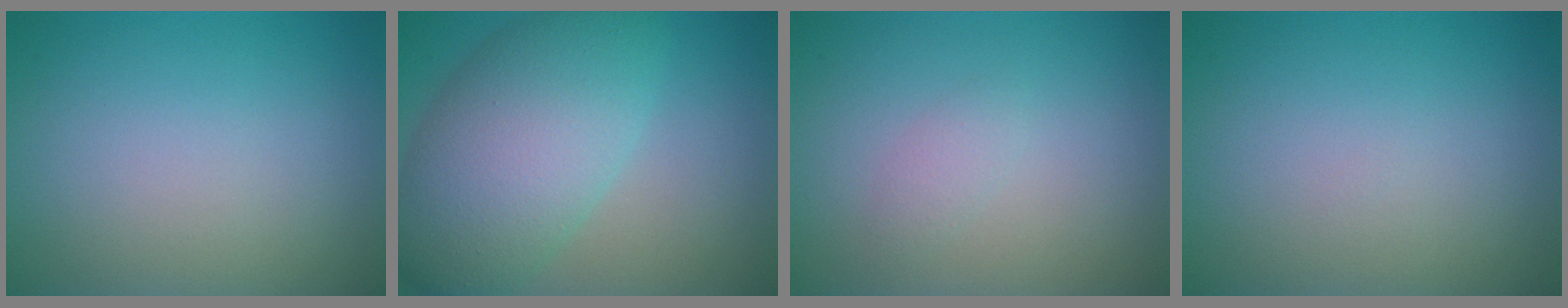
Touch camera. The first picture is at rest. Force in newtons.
{"total": 8.7, "press": 8.7, "slide": 0.2}
{"total": 1.0, "press": 1.0, "slide": 0.0}
{"total": 0.0}